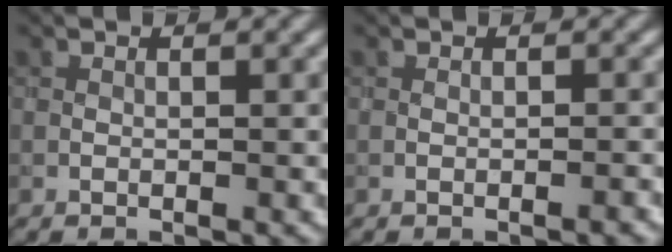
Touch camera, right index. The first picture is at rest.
{"total": 0.6, "force": [-0.4, 0.1, 0.5], "torque": [-0.008, 0.002, -0.006]}